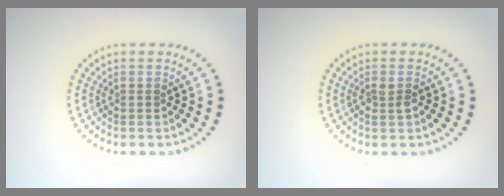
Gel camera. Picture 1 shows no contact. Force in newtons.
{"total": 0.9, "press": 0.9, "slide": 0.3}